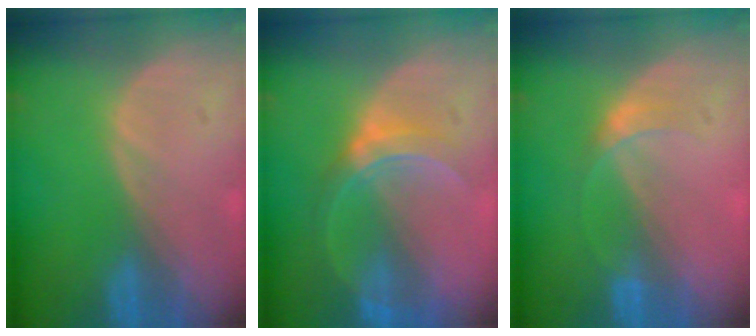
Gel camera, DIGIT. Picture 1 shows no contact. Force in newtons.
{"total": 5.9, "press": 5.8, "slide": 1.2}
{"total": 2.5, "press": 2.5, "slide": 0.1}